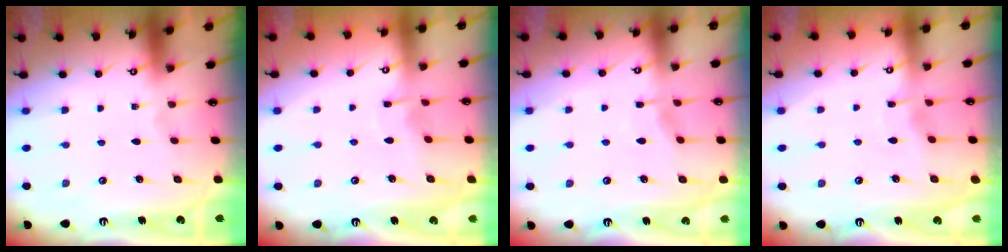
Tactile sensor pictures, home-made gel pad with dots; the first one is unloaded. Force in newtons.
{"total": 2.8, "press": 2.8, "slide": 0.3}
{"total": 4.4, "press": 4.3, "slide": 0.5}
{"total": 2.9, "press": 2.9, "slide": 0.3}